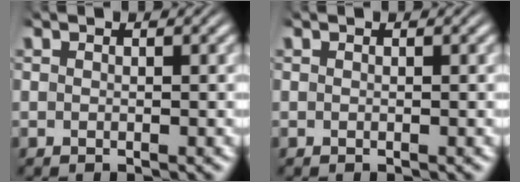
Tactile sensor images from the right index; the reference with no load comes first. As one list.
[{"total": 0.0}]